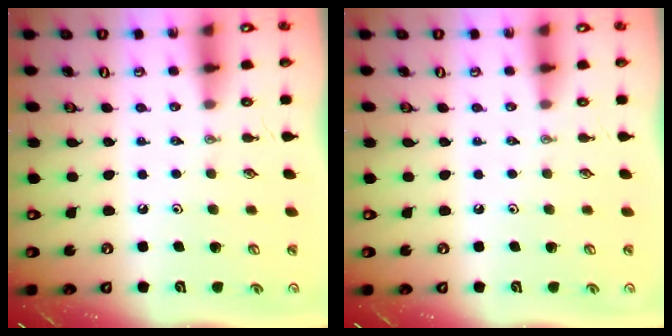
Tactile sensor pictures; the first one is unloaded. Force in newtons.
{"total": 0.0}